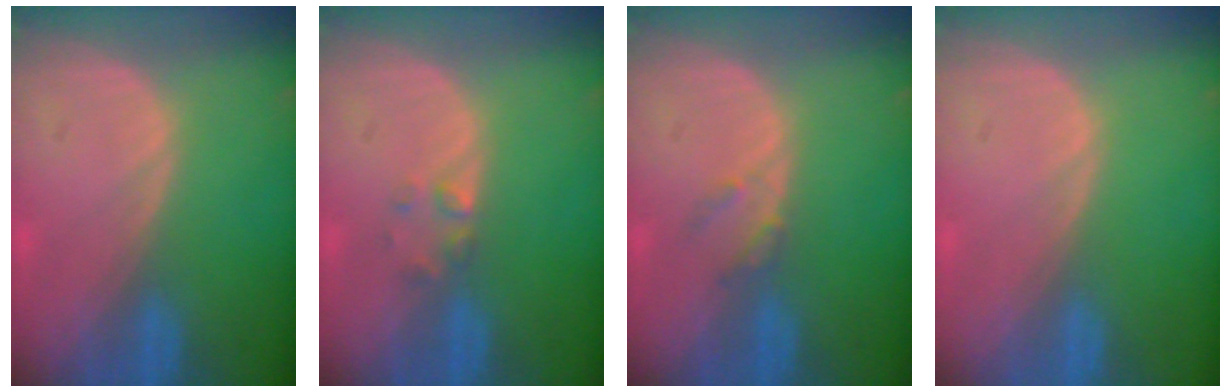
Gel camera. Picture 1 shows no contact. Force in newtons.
{"total": 1.7, "press": 1.7, "slide": 0.2}
{"total": 1.9, "press": 1.9, "slide": 0.1}
{"total": 0.0}